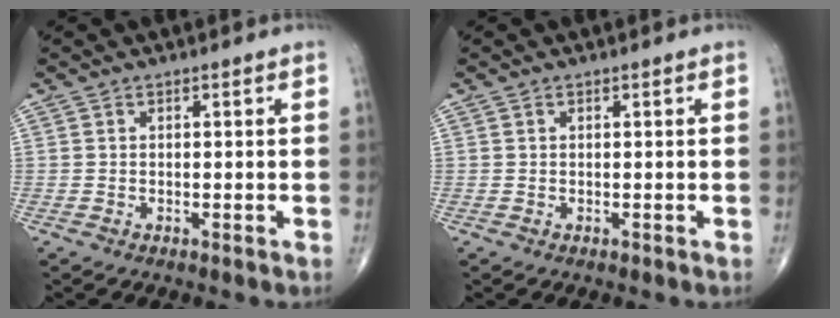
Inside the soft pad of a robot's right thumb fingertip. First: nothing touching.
{"total": 0.0}